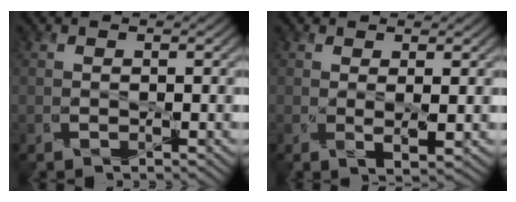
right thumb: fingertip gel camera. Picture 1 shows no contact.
{"total": 2.0, "force": [0.3, 0.4, 1.9], "torque": [-0.040, -0.007, 0.007]}